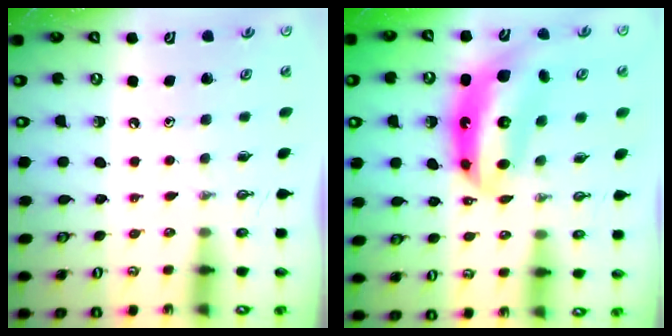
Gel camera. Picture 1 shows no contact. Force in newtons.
{"total": 13.7, "press": 13.6, "slide": 1.8}